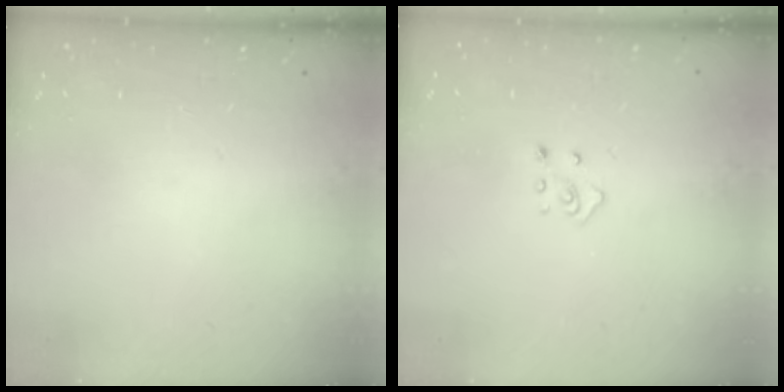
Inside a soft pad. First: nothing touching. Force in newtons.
{"total": 2.8, "press": 2.8, "slide": 0.3}